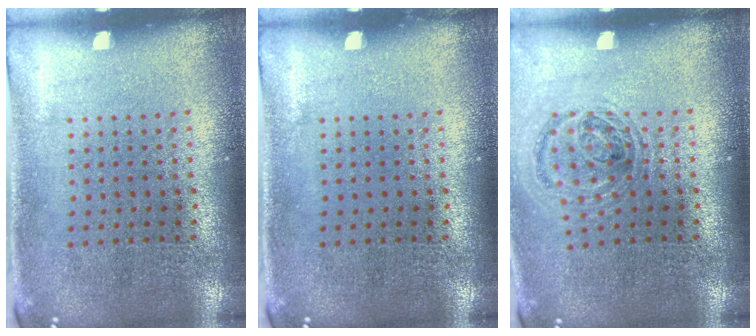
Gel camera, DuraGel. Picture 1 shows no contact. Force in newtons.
{"total": 0.0}
{"total": 0.9, "press": 0.9, "slide": 0.3}